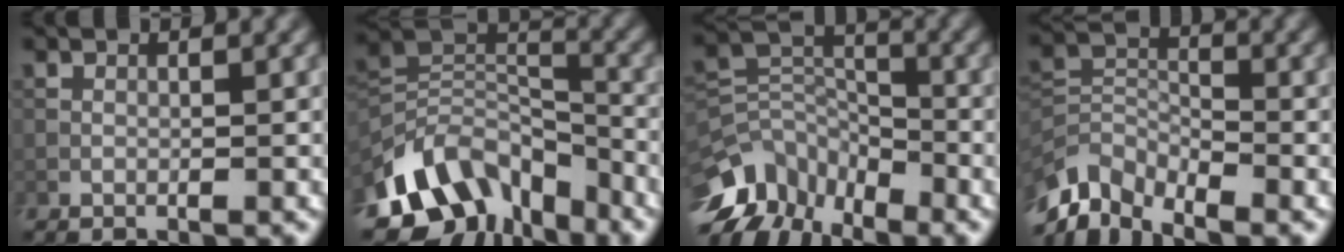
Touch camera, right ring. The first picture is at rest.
{"total": 10.4, "force": [-6.9, 6.1, 4.7], "torque": [-0.074, 0.001, -0.137]}
{"total": 10.1, "force": [-7.5, 5.8, 3.6], "torque": [-0.068, 0.009, -0.132]}
{"total": 5.9, "force": [-4.8, 2.6, 2.2], "torque": [-0.040, -0.007, -0.106]}